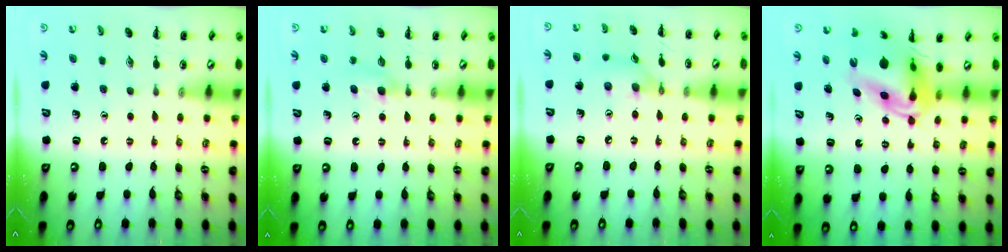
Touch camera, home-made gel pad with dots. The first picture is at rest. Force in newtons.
{"total": 4.2, "press": 4.0, "slide": 1.5}
{"total": 7.6, "press": 7.5, "slide": 1.0}
{"total": 10.5, "press": 10.0, "slide": 3.1}